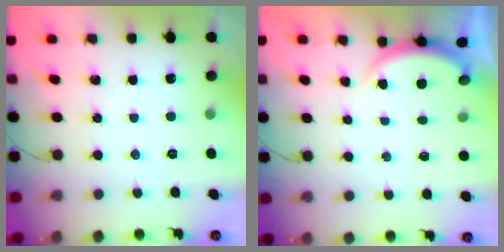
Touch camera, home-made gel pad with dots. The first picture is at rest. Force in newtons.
{"total": 1.7, "press": 1.6, "slide": 0.5}